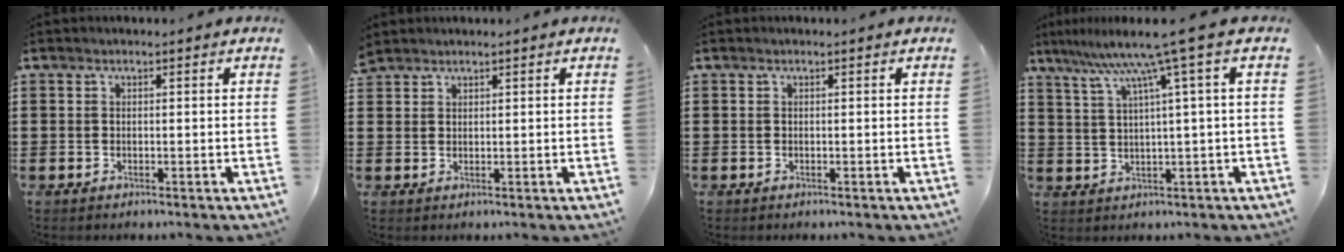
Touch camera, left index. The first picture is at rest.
{"total": 1.6, "force": [1.5, 0.4, 0.1], "torque": [-0.004, 0.002, 0.030]}
{"total": 0.0}
{"total": 8.7, "force": [4.2, -1.1, 7.6], "torque": [-0.156, -0.019, 0.064]}